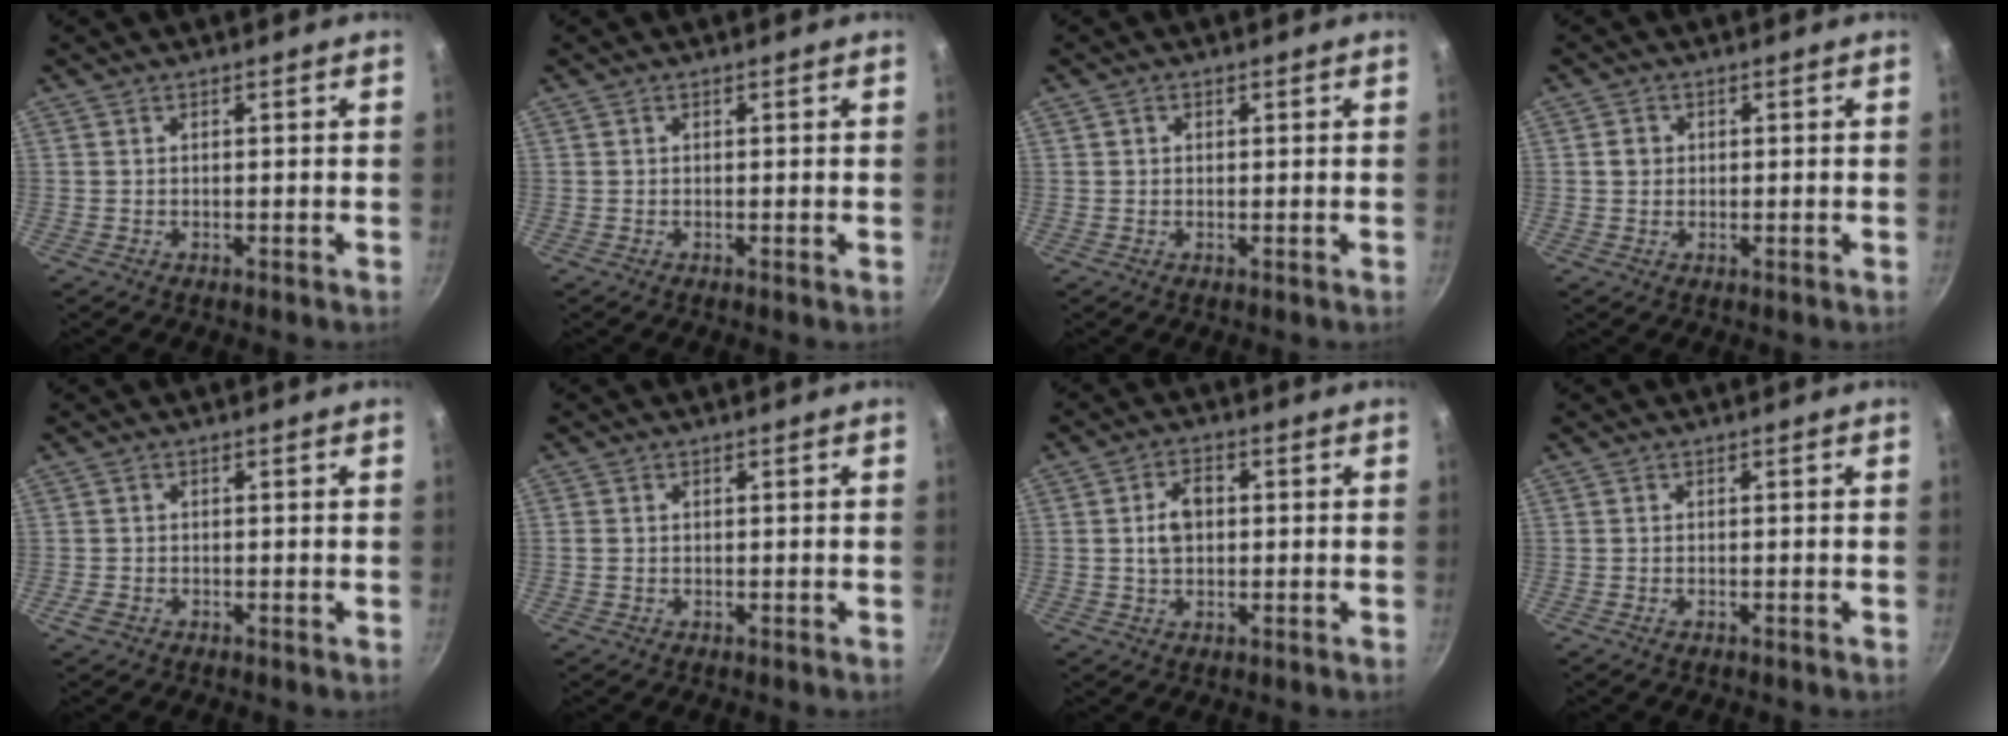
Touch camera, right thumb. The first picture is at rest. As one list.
[{"total": 0.0}, {"total": 0.8, "force": [0.3, 0.7, 0.3], "torque": [-0.003, 0.002, 0.002]}, {"total": 2.0, "force": [0.2, 1.8, 0.7], "torque": [-0.004, 0.006, 0.000]}, {"total": 1.6, "force": [-0.9, 1.0, 0.8], "torque": [-0.015, 0.000, -0.019]}, {"total": 1.4, "force": [-0.2, 1.2, 0.7], "torque": [-0.013, 0.004, -0.004]}, {"total": 5.4, "force": [0.4, 3.6, 3.9], "torque": [-0.052, 0.009, 0.003]}, {"total": 0.5, "force": [-0.4, 0.2, 0.3], "torque": [-0.007, 0.001, -0.009]}]